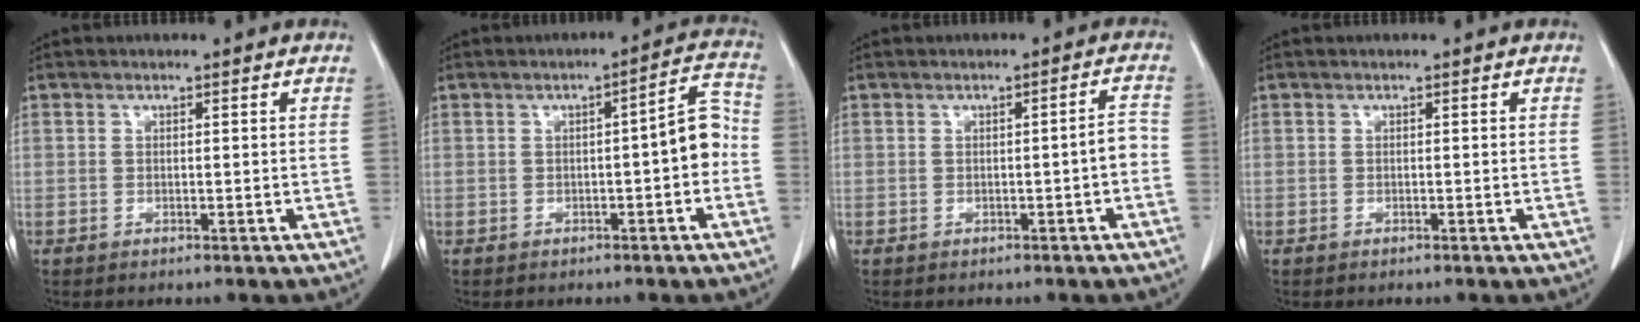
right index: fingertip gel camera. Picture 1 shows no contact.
{"total": 5.5, "force": [-0.9, 1.0, 5.3], "torque": [-0.062, 0.023, -0.016]}
{"total": 2.3, "force": [-0.8, 0.1, 2.2], "torque": [-0.024, 0.003, -0.014]}
{"total": 0.0}